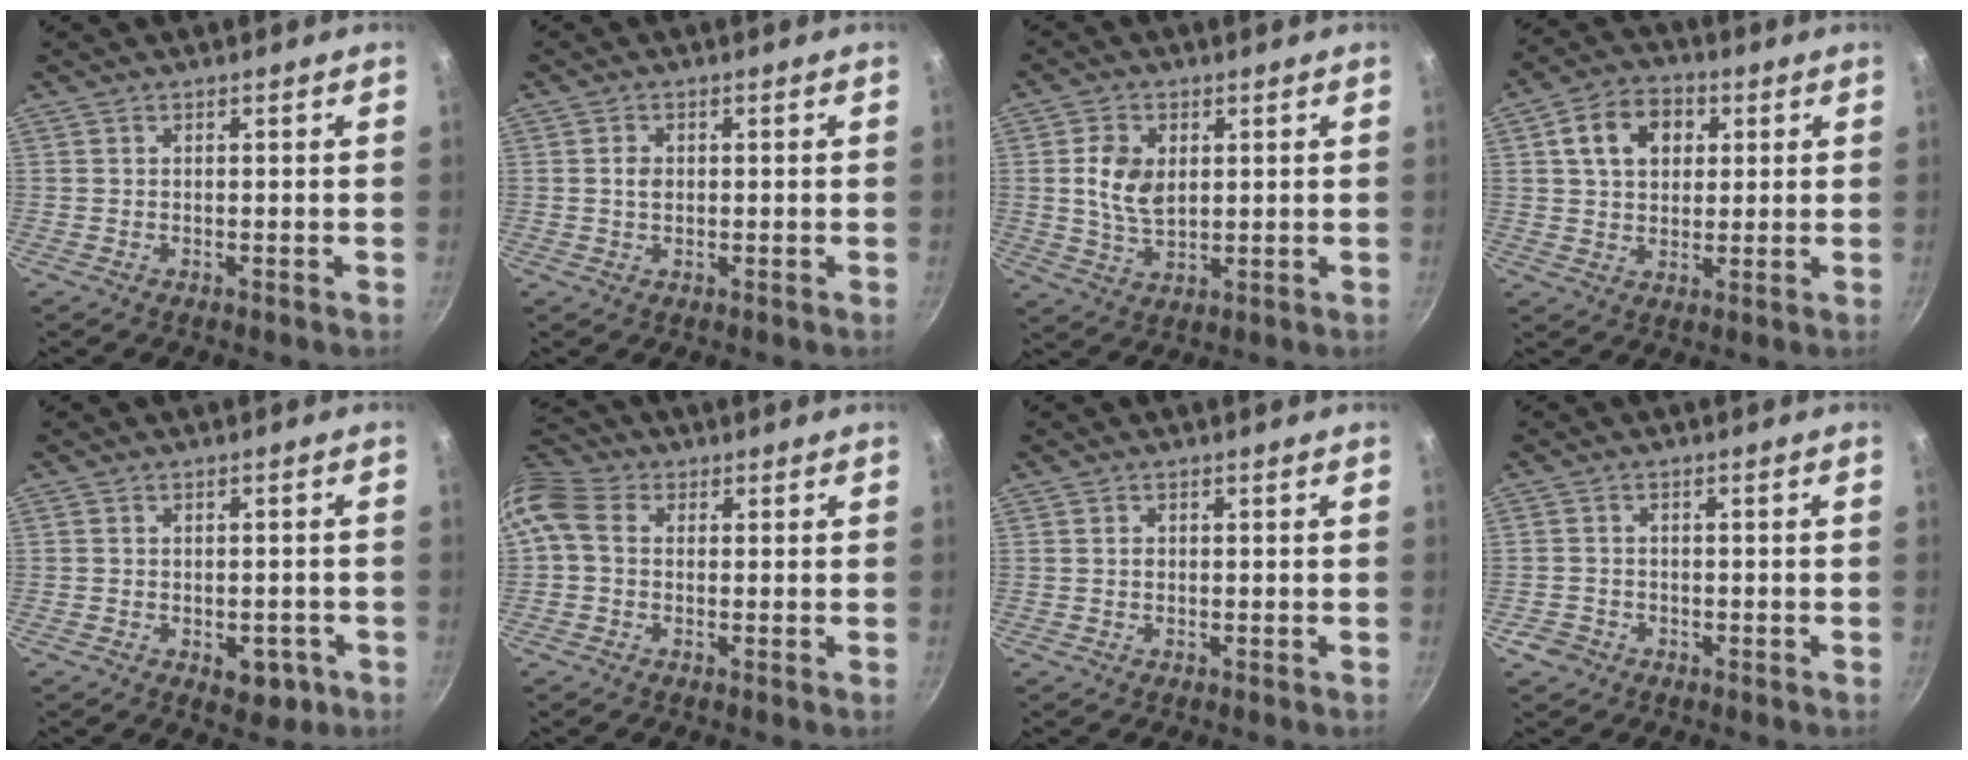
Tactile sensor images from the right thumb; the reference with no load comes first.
{"total": 2.3, "force": [0.2, 1.7, 1.5], "torque": [-0.020, 0.003, 0.001]}
{"total": 7.7, "force": [1.5, 5.0, 5.7], "torque": [-0.097, -0.010, 0.029]}
{"total": 10.4, "force": [3.1, 7.7, 6.3], "torque": [-0.083, 0.009, 0.041]}
{"total": 5.5, "force": [-2.2, 3.4, 3.6], "torque": [-0.018, 0.017, -0.018]}
{"total": 8.7, "force": [0.7, 6.8, 5.4], "torque": [-0.115, 0.024, -0.001]}
{"total": 1.0, "force": [0.0, 0.8, 0.6], "torque": [-0.008, 0.005, 0.000]}
{"total": 3.1, "force": [-1.6, 2.5, 0.9], "torque": [-0.009, 0.021, -0.025]}